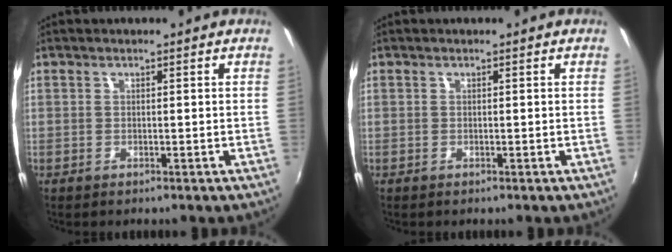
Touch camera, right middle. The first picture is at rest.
{"total": 0.0}